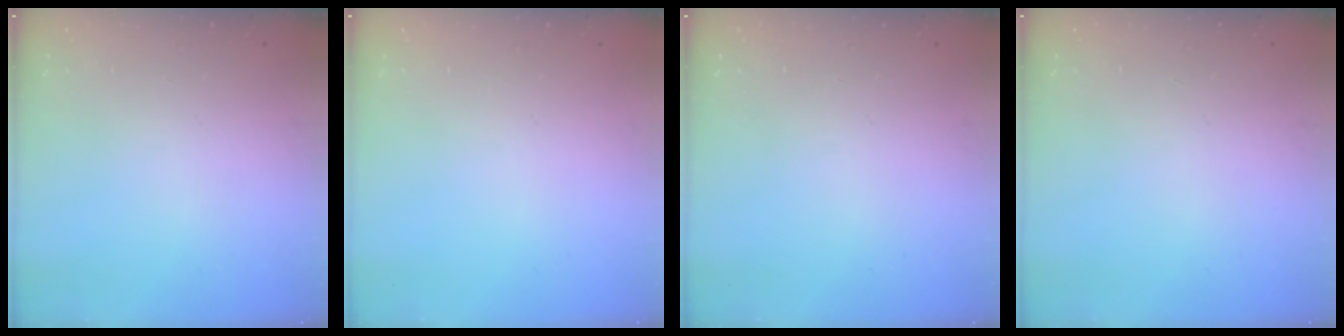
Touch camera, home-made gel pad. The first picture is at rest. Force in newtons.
{"total": 0.0}
{"total": 0.0}
{"total": 0.0}